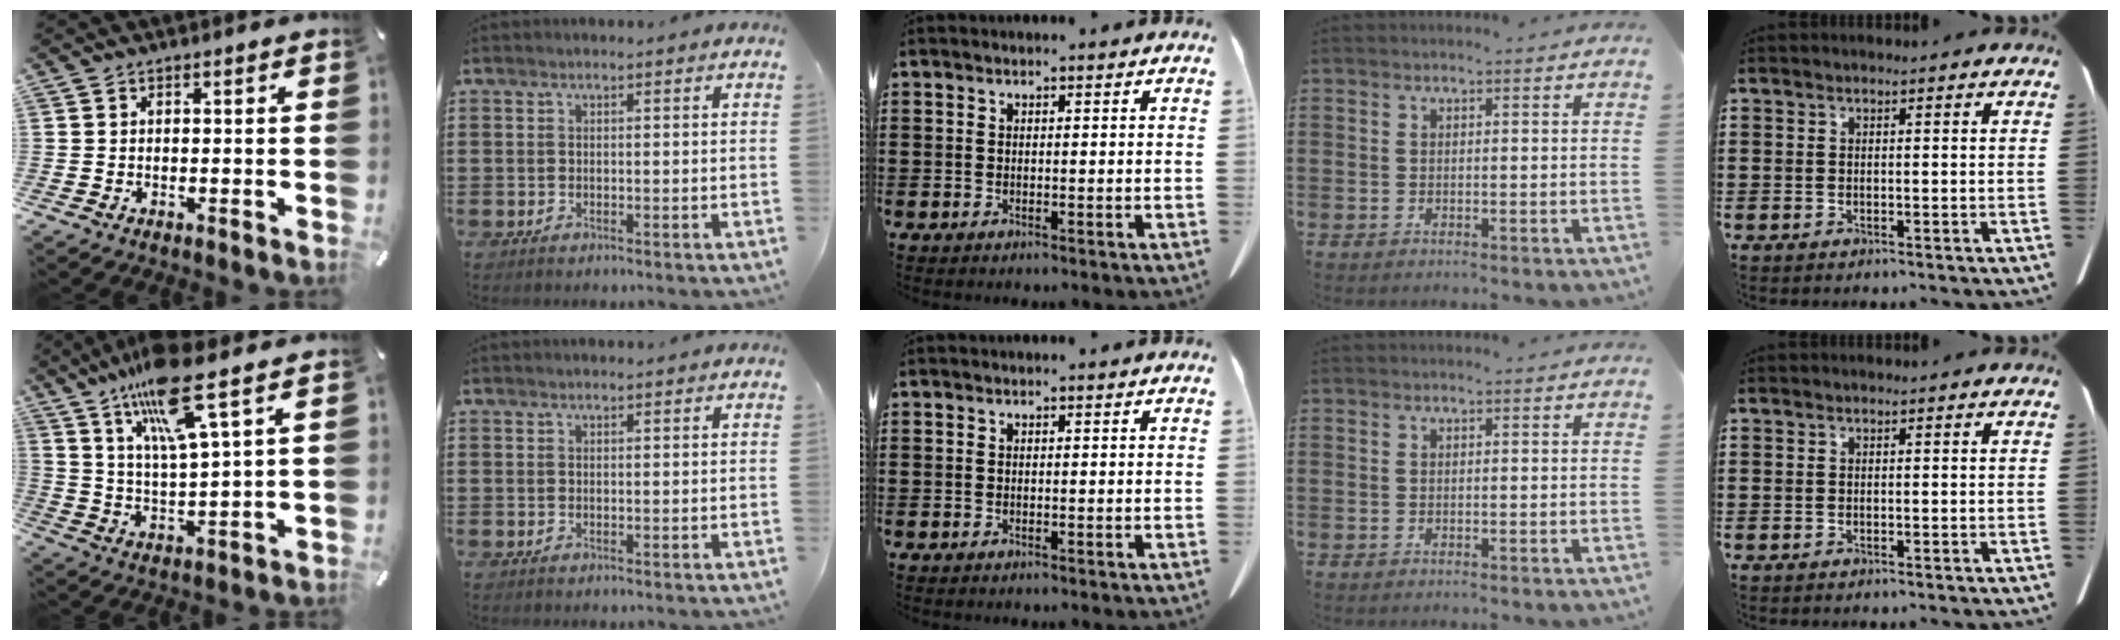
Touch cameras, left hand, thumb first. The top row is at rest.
{"thumb": {"total": 15.0, "force": [10.1, 2.1, 10.9], "torque": [-0.217, -0.040, 0.163]}, "index": {"total": 0.9, "force": [0.8, 0.0, 0.1], "torque": [-0.005, -0.001, 0.017]}}